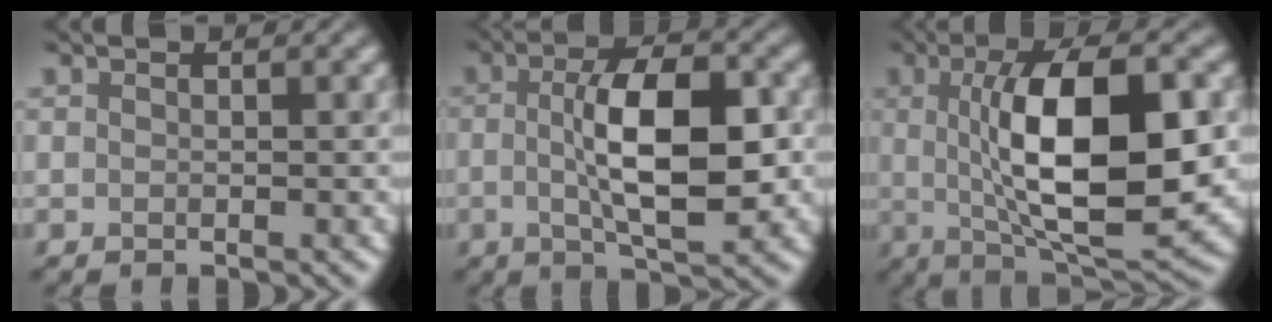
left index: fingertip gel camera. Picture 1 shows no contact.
{"total": 8.0, "force": [-0.3, 2.8, 7.5], "torque": [-0.127, 0.000, -0.006]}
{"total": 11.7, "force": [0.6, 4.0, 10.9], "torque": [-0.166, 0.004, 0.010]}